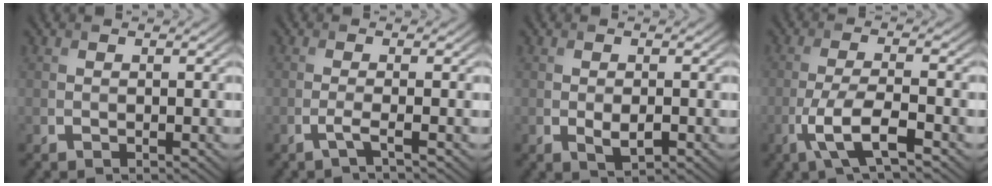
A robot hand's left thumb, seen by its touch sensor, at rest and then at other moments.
{"total": 1.9, "force": [-0.8, 0.2, 1.7], "torque": [-0.028, 0.004, -0.028]}
{"total": 2.3, "force": [-0.6, 1.2, 1.8], "torque": [-0.035, -0.009, -0.005]}
{"total": 6.2, "force": [-3.1, 1.3, 5.2], "torque": [-0.105, 0.004, -0.066]}